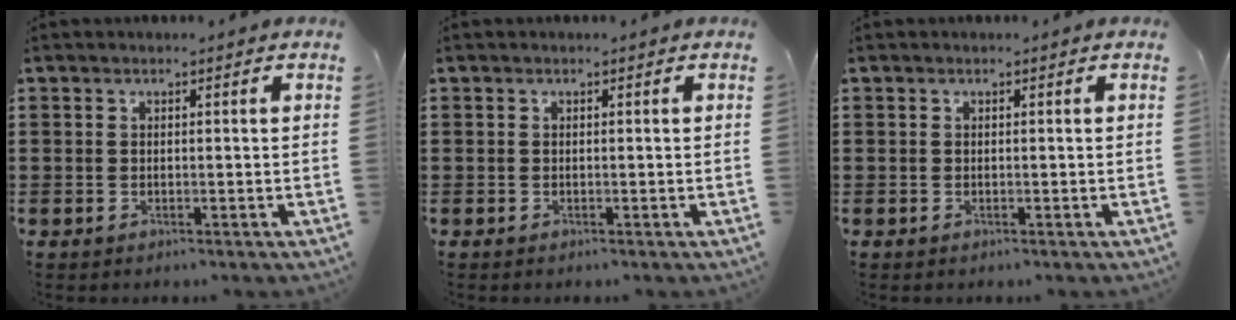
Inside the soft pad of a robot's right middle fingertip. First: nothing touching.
{"total": 0.0}
{"total": 0.0}